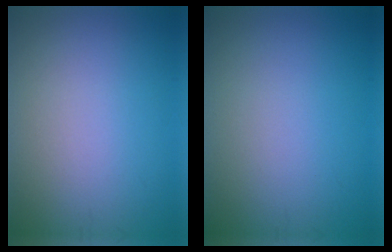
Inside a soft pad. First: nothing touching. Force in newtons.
{"total": 0.0}